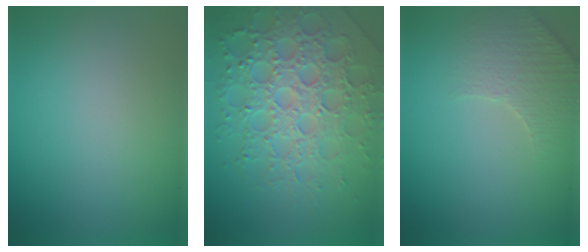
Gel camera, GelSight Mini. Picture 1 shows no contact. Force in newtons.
{"total": 7.2, "press": 7.0, "slide": 1.7}
{"total": 3.3, "press": 3.2, "slide": 0.9}